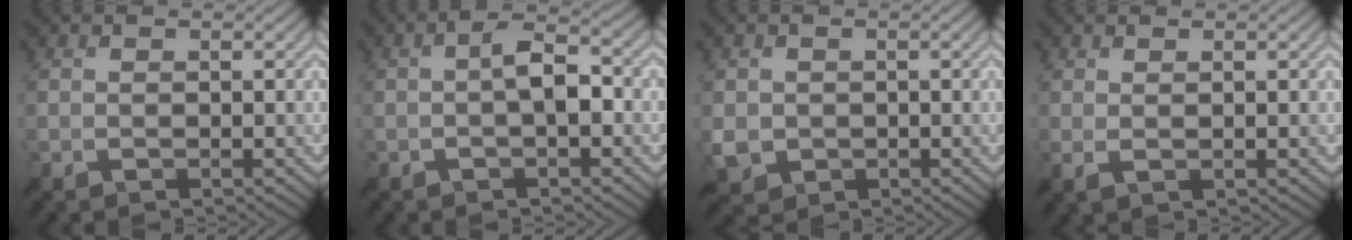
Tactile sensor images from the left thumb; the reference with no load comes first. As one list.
[{"total": 4.0, "force": [-0.8, 1.1, 3.8], "torque": [-0.072, 0.017, -0.025]}, {"total": 2.6, "force": [-0.4, 2.3, 1.1], "torque": [-0.031, -0.006, -0.005]}, {"total": 1.6, "force": [0.4, 0.2, 1.6], "torque": [-0.033, 0.006, 0.005]}]